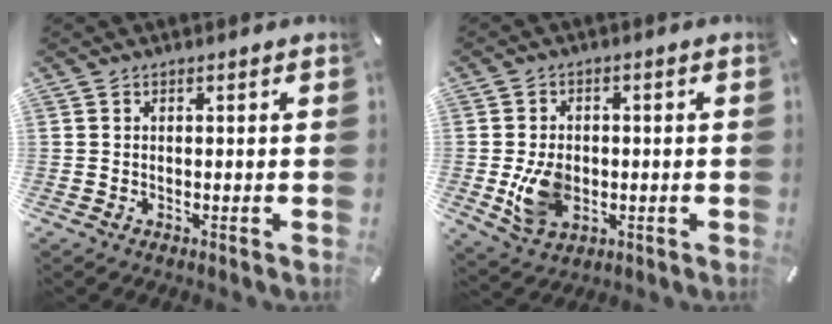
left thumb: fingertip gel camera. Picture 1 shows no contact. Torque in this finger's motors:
{"motor_torque": [0.20, 0.25, 0.35, -0.29, 0.06]}